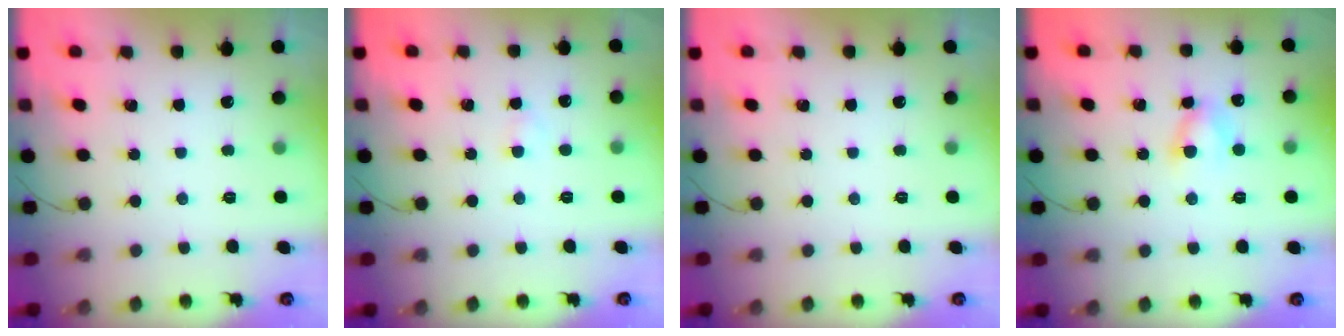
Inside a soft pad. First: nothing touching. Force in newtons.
{"total": 1.3, "press": 1.1, "slide": 0.7}
{"total": 0.0}
{"total": 5.1, "press": 5.0, "slide": 0.5}